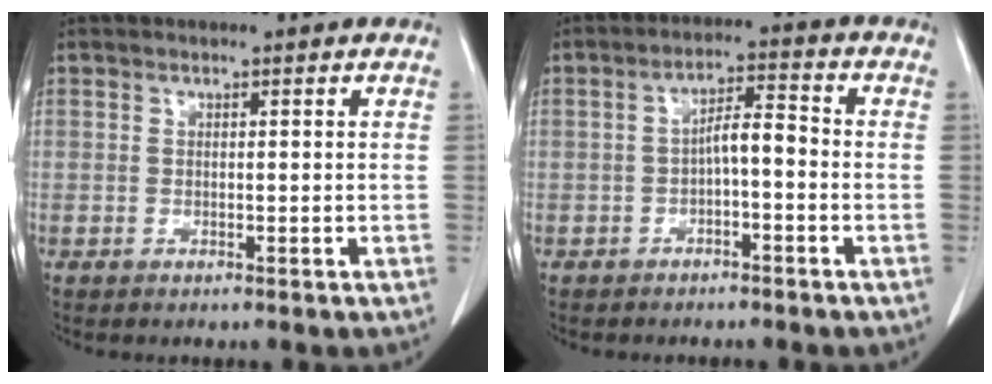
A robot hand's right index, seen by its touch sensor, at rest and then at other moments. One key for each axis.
{"total": 5.9, "fx": -1.2, "fy": 1.2, "fz": 5.6, "tx": -0.099, "ty": 0.025, "tz": -0.021}